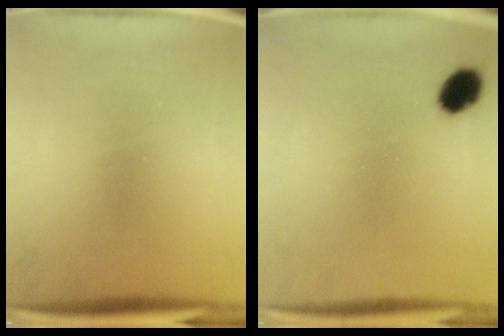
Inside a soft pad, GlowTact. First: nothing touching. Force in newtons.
{"total": 4.7}